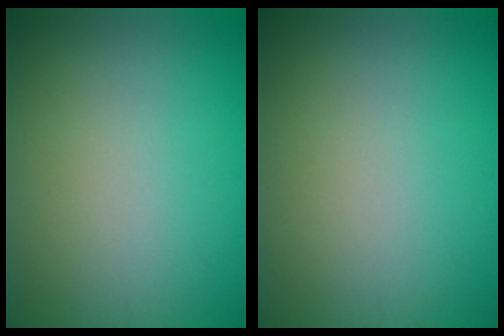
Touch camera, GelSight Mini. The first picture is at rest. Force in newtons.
{"total": 0.0}